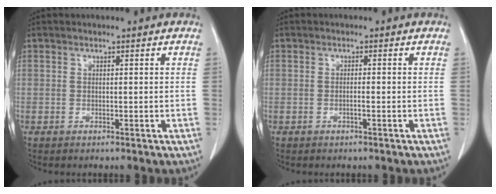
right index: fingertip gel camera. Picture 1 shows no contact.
{"total": 0.9, "force": [-0.4, 0.0, 0.8], "torque": [-0.015, 0.001, -0.006]}